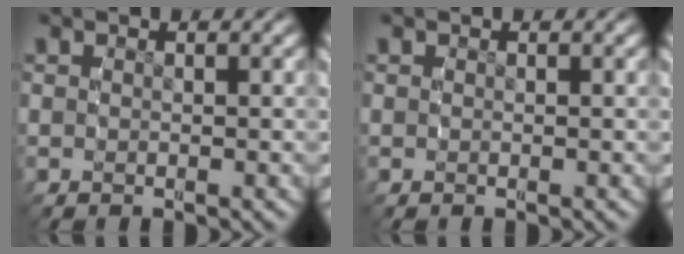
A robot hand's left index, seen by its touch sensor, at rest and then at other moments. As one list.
[{"total": 0.0}]